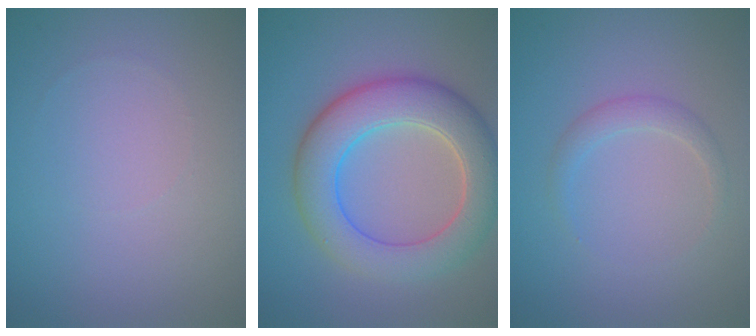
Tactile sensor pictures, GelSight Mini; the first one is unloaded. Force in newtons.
{"total": 7.6, "press": 7.6, "slide": 0.4}
{"total": 1.4, "press": 1.4, "slide": 0.1}